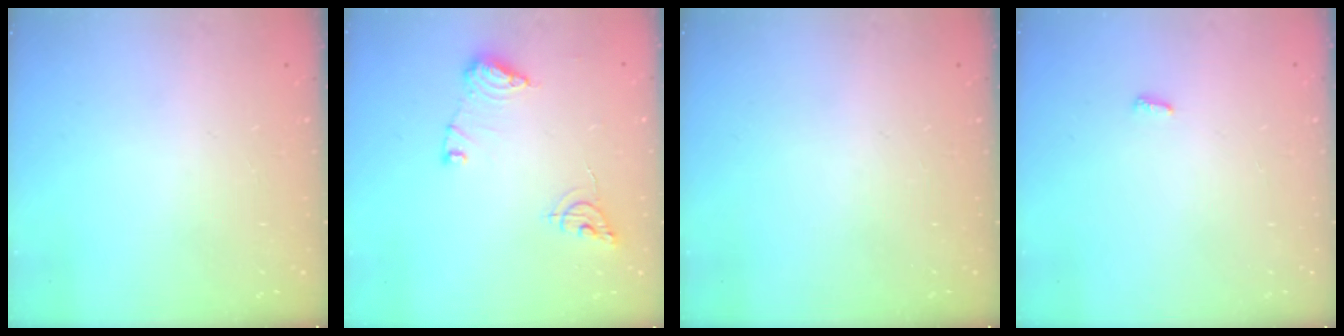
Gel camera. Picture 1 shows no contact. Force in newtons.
{"total": 10.2, "press": 10.2, "slide": 0.6}
{"total": 0.0}
{"total": 2.8, "press": 2.8, "slide": 0.5}